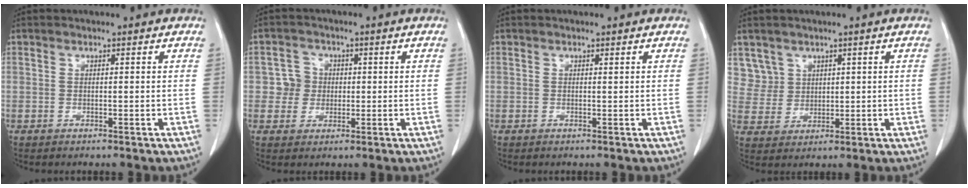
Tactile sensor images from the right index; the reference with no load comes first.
{"total": 3.7, "force": [0.1, 3.7, 0.3], "torque": [0.006, 0.012, 0.004]}
{"total": 0.0}
{"total": 4.9, "force": [2.8, 3.9, -0.4], "torque": [0.022, 0.003, 0.060]}